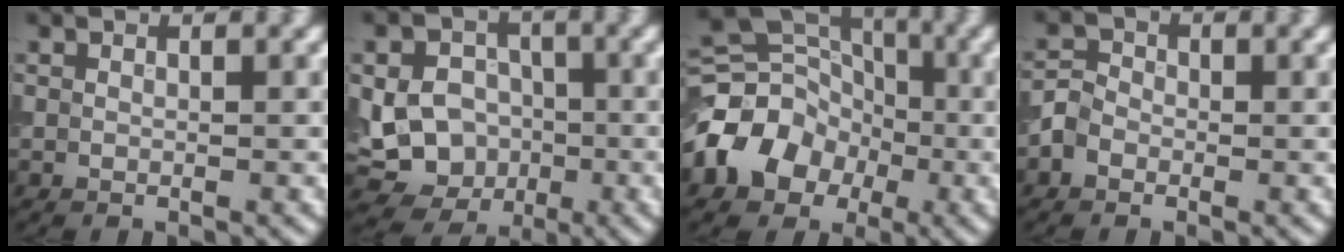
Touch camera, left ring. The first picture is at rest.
{"total": 10.2, "force": [-1.6, 9.1, 4.2], "torque": [-0.062, 0.003, -0.054]}
{"total": 7.7, "force": [-2.4, 6.2, 3.9], "torque": [-0.063, 0.004, -0.057]}
{"total": 2.1, "force": [-0.9, 1.6, 0.9], "torque": [-0.010, 0.004, -0.026]}